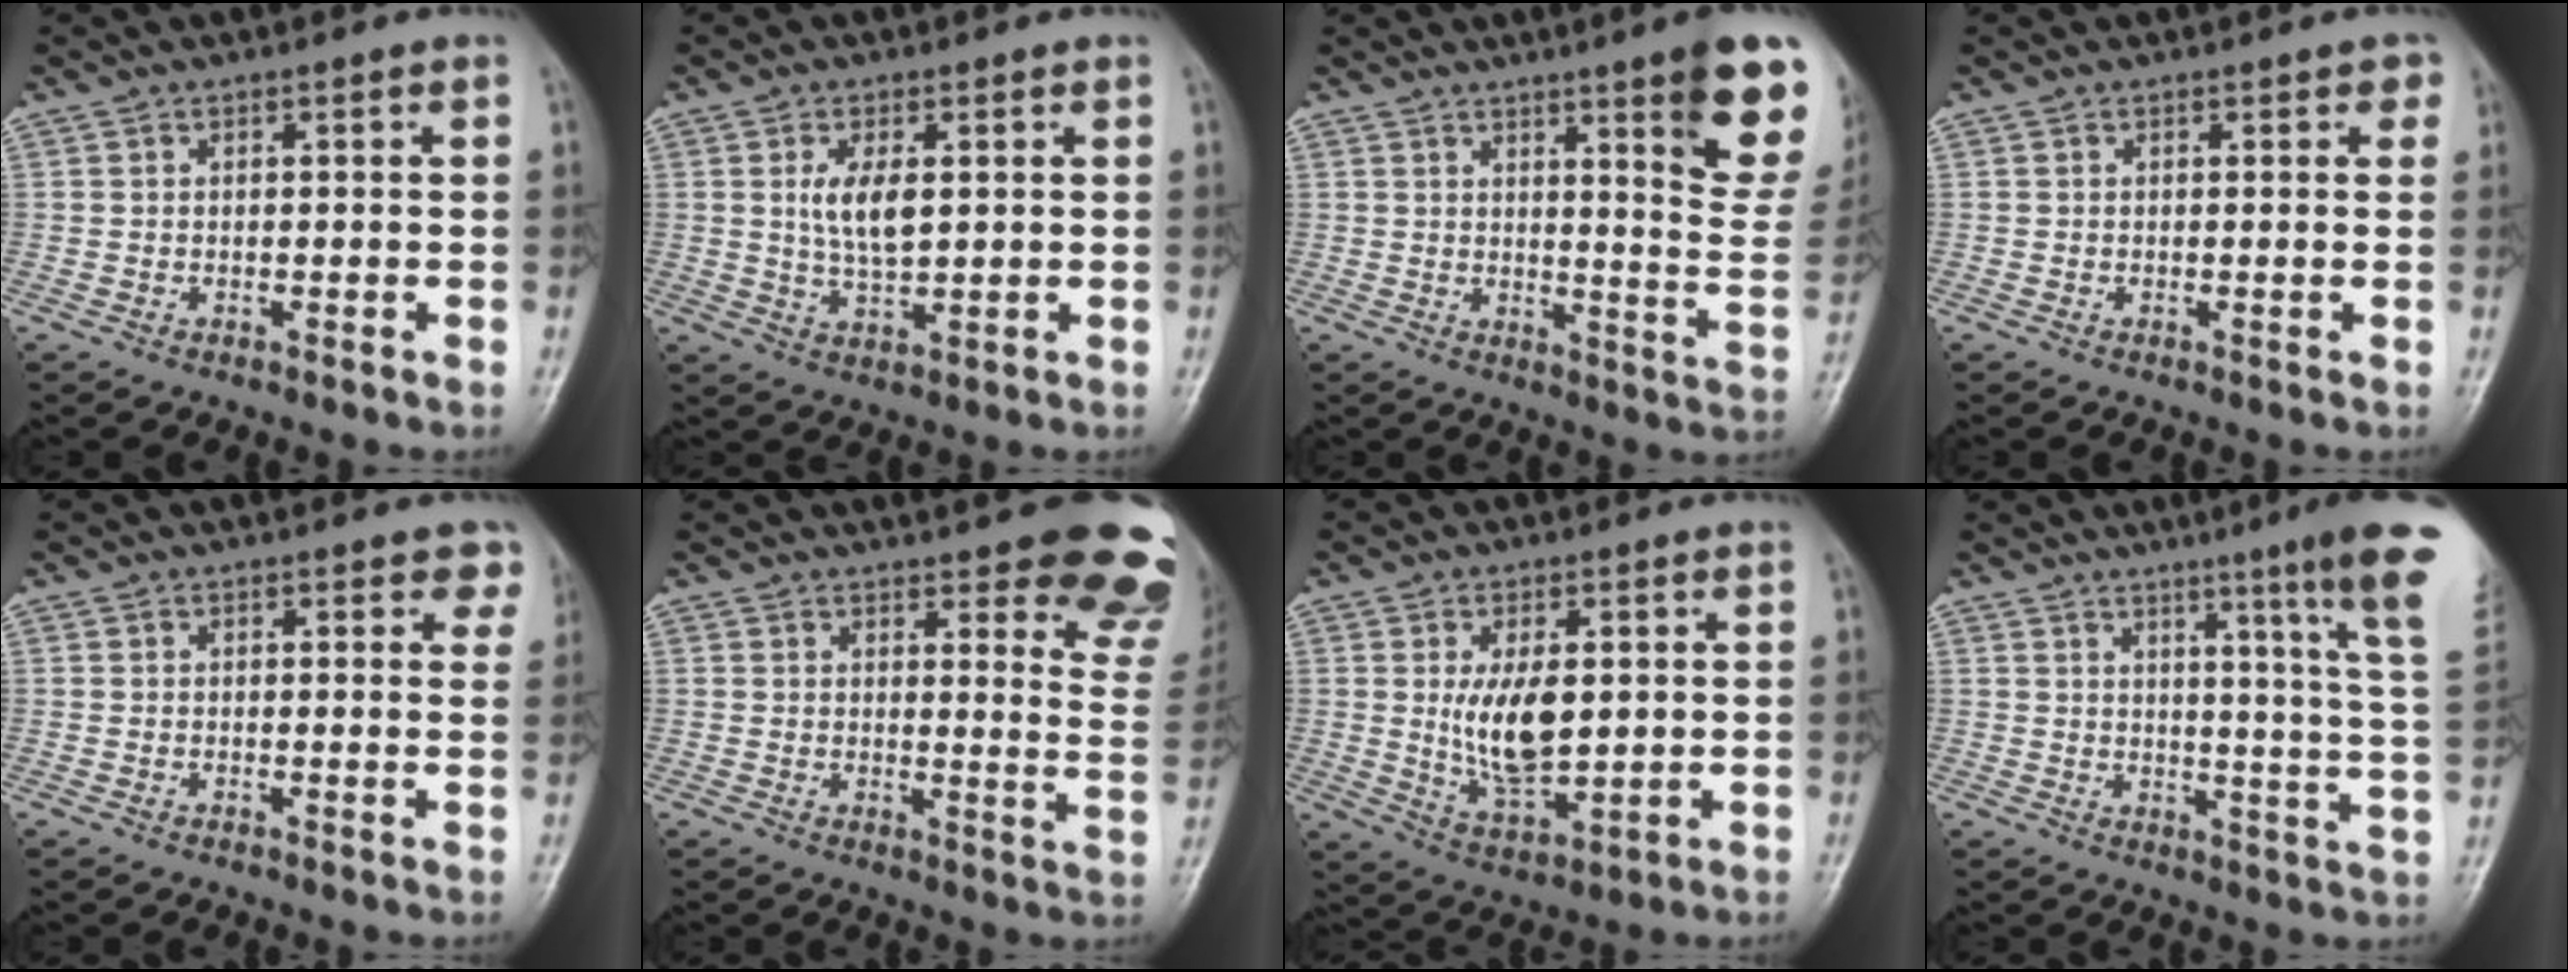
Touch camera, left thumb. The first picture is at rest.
{"total": 6.0, "force": [1.3, 2.7, 5.2], "torque": [-0.092, -0.013, 0.027]}
{"total": 15.1, "force": [8.3, 2.3, 12.4], "torque": [-0.123, -0.049, 0.111]}
{"total": 2.0, "force": [1.1, 1.0, 1.3], "torque": [-0.001, -0.001, 0.009]}
{"total": 4.1, "force": [2.7, 1.8, 2.5], "torque": [0.004, -0.007, 0.022]}
{"total": 16.8, "force": [12.8, 4.7, 9.9], "torque": [-0.074, -0.079, 0.128]}
{"total": 10.0, "force": [1.2, 5.1, 8.5], "torque": [-0.136, -0.023, 0.034]}
{"total": 15.8, "force": [9.5, -0.6, 12.6], "torque": [-0.154, -0.063, 0.105]}